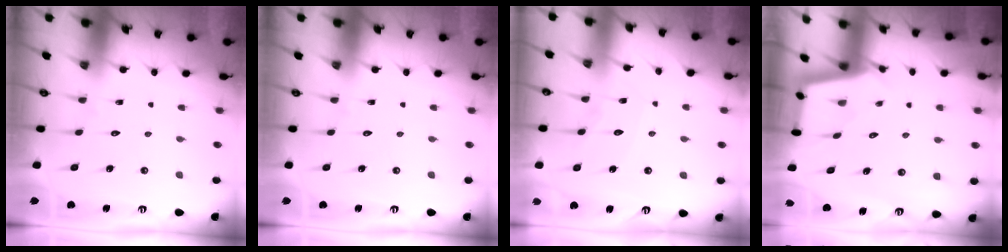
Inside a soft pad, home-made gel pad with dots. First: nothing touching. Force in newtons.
{"total": 0.0}
{"total": 7.7, "press": 7.7, "slide": 0.6}
{"total": 2.2, "press": 2.2, "slide": 0.1}